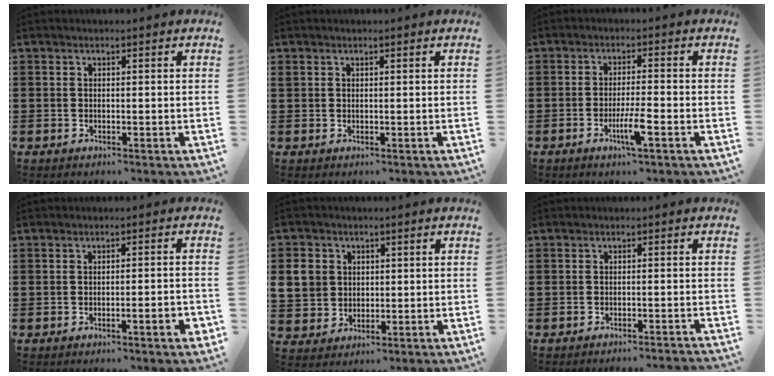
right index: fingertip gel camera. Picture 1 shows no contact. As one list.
[{"total": 0.0}, {"total": 4.6, "force": [-2.1, 0.3, 4.1], "torque": [-0.073, -0.009, -0.037]}, {"total": 2.5, "force": [-1.1, 0.1, 2.2], "torque": [-0.035, -0.005, -0.019]}, {"total": 5.3, "force": [1.3, 4.9, 1.5], "torque": [-0.064, 0.012, 0.019]}, {"total": 1.6, "force": [-1.4, -0.4, 0.5], "torque": [-0.009, 0.000, -0.029]}]